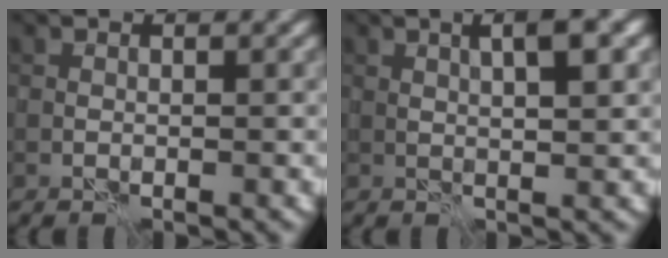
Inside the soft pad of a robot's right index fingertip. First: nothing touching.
{"total": 3.9, "force": [1.4, 0.8, 3.5], "torque": [-0.046, 0.005, 0.020]}